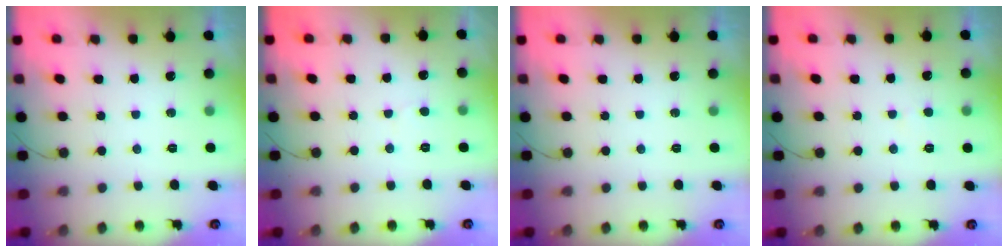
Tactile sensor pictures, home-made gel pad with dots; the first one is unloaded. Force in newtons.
{"total": 2.6, "press": 2.6, "slide": 0.2}
{"total": 0.0}
{"total": 2.4, "press": 2.4, "slide": 0.2}